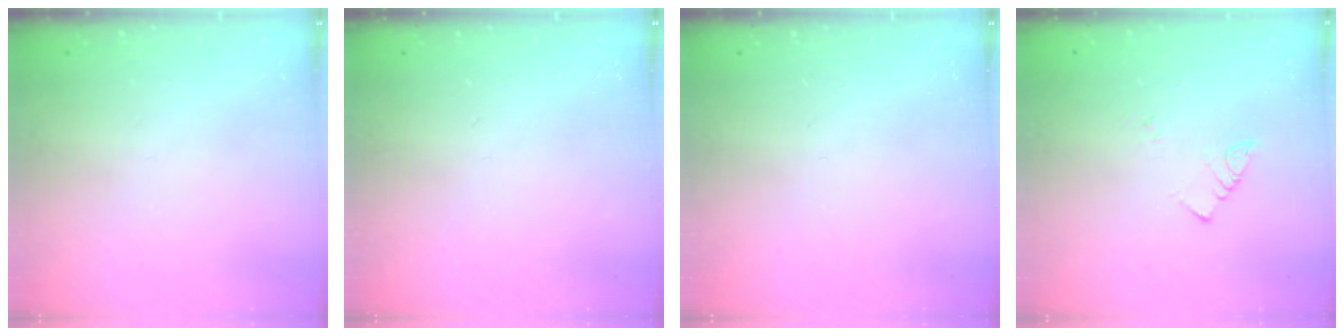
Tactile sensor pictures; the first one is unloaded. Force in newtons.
{"total": 0.0}
{"total": 0.0}
{"total": 2.2, "press": 2.2, "slide": 0.2}